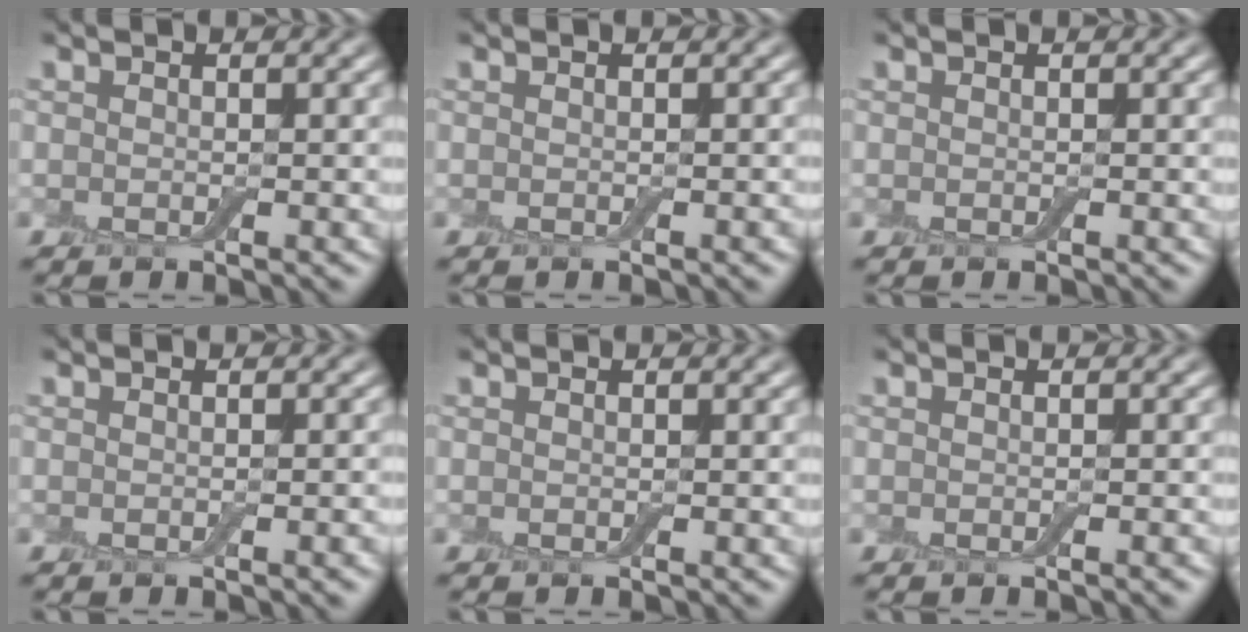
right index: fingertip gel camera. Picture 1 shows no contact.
{"total": 0.0}
{"total": 0.0}
{"total": 0.8, "force": [-0.3, 0.1, 0.7], "torque": [-0.007, 0.002, -0.004]}
{"total": 0.0}
{"total": 0.5, "force": [-0.3, 0.0, 0.4], "torque": [-0.005, 0.001, -0.004]}